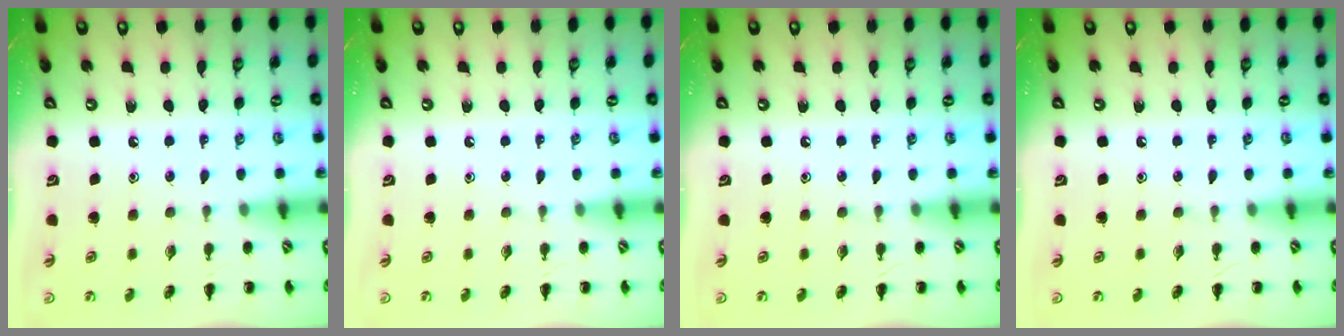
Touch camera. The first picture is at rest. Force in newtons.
{"total": 0.0}
{"total": 0.0}
{"total": 0.0}